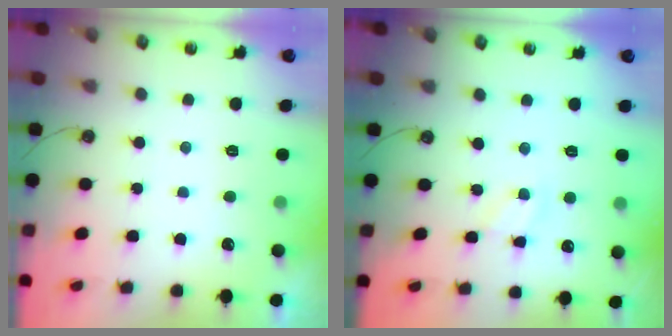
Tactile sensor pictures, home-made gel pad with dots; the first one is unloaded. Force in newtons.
{"total": 3.2, "press": 3.2, "slide": 0.2}